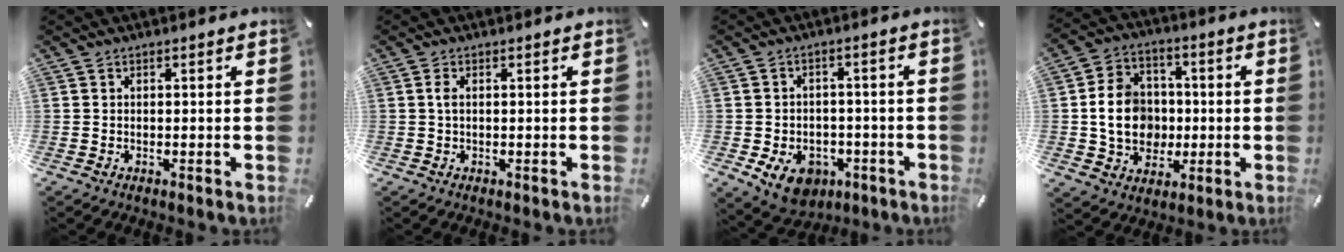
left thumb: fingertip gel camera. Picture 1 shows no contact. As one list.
[{"total": 1.4, "force": [0.0, 0.4, 1.4], "torque": [-0.027, 0.001, -0.001]}, {"total": 9.1, "force": [-4.1, 6.8, 4.4], "torque": [-0.076, 0.025, -0.073]}, {"total": 12.5, "force": [-0.5, 10.9, 6.2], "torque": [-0.122, 0.015, -0.003]}]